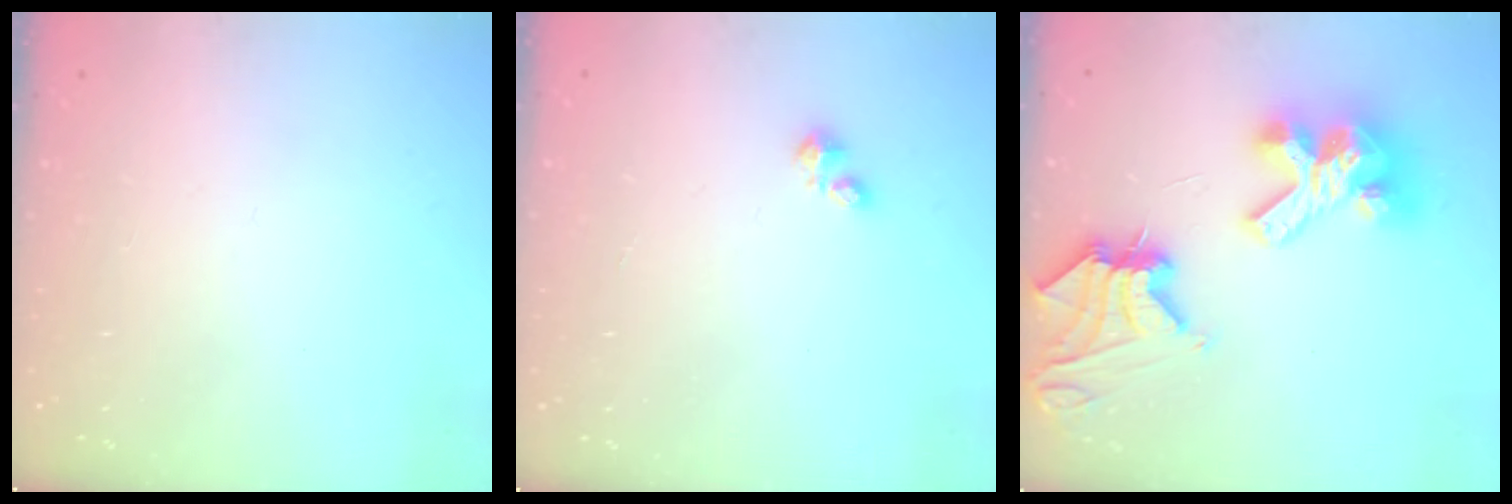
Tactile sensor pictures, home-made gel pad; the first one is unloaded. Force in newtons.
{"total": 1.1, "press": 1.1, "slide": 0.3}
{"total": 14.5, "press": 14.3, "slide": 1.8}